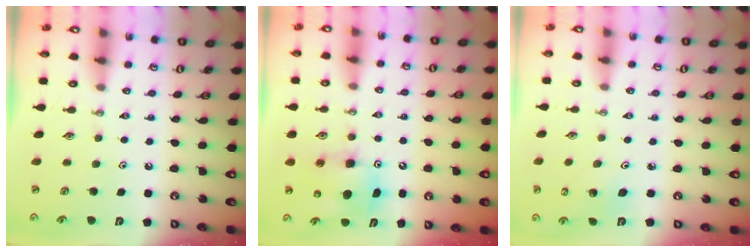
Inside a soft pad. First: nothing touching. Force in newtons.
{"total": 8.0, "press": 7.6, "slide": 2.2}
{"total": 4.3, "press": 4.2, "slide": 1.0}